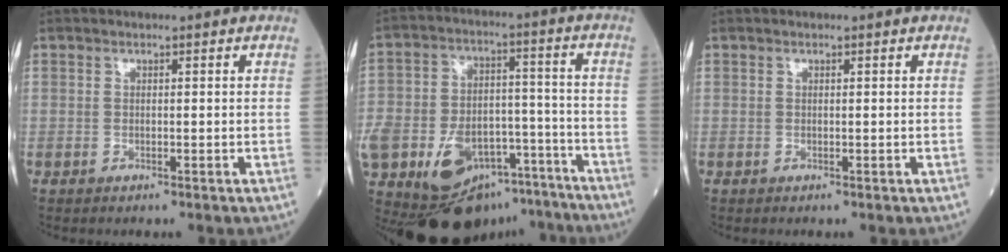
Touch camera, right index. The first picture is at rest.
{"total": 23.0, "force": [-14.0, 13.6, 12.2], "torque": [-0.283, 0.027, -0.206]}
{"total": 0.0}